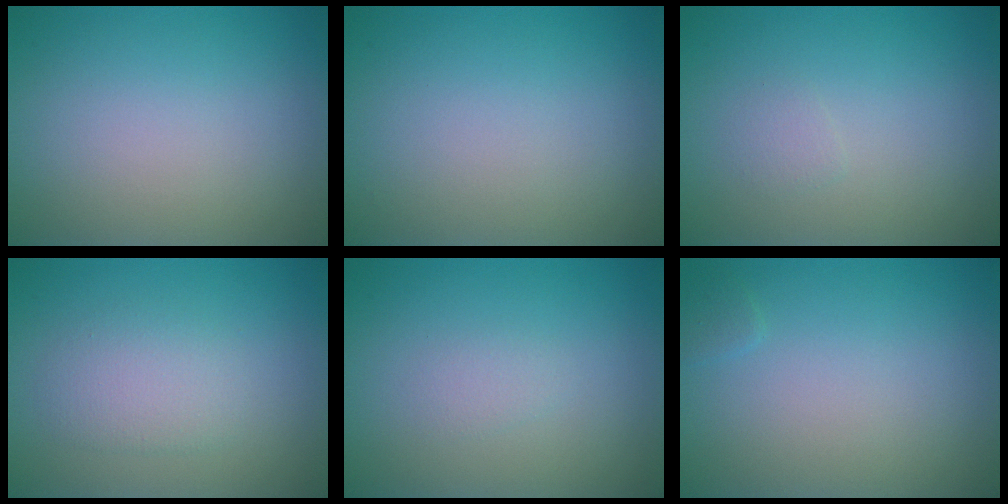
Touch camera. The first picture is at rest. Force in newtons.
{"total": 0.0}
{"total": 0.7, "press": 0.7, "slide": 0.0}
{"total": 2.4, "press": 2.3, "slide": 0.4}
{"total": 0.8, "press": 0.8, "slide": 0.0}
{"total": 0.6, "press": 0.6, "slide": 0.0}